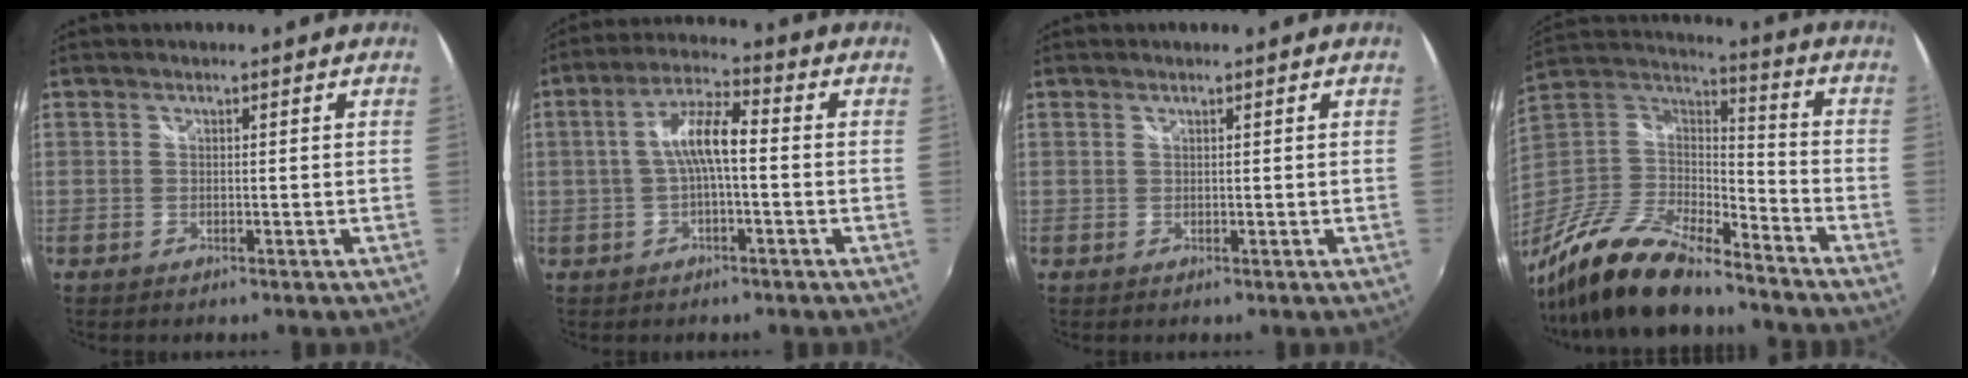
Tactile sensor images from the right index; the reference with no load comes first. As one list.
[{"total": 7.3, "force": [-0.6, 1.7, 7.1], "torque": [-0.144, 0.017, -0.009]}, {"total": 0.0}, {"total": 21.6, "force": [-16.5, 6.8, 12.2], "torque": [-0.259, -0.021, -0.304]}]